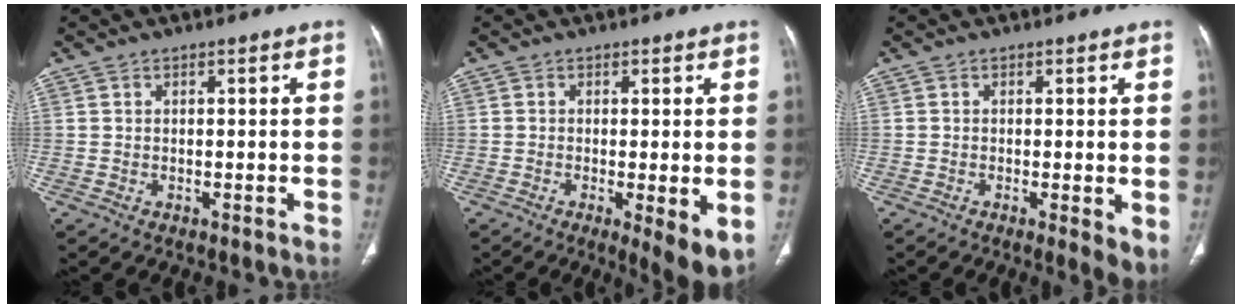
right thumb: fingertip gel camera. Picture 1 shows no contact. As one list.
[{"total": 7.2, "force": [-1.8, 1.7, 6.8], "torque": [-0.102, -0.022, -0.027]}, {"total": 4.5, "force": [-0.7, 1.2, 4.3], "torque": [-0.067, -0.015, -0.013]}]